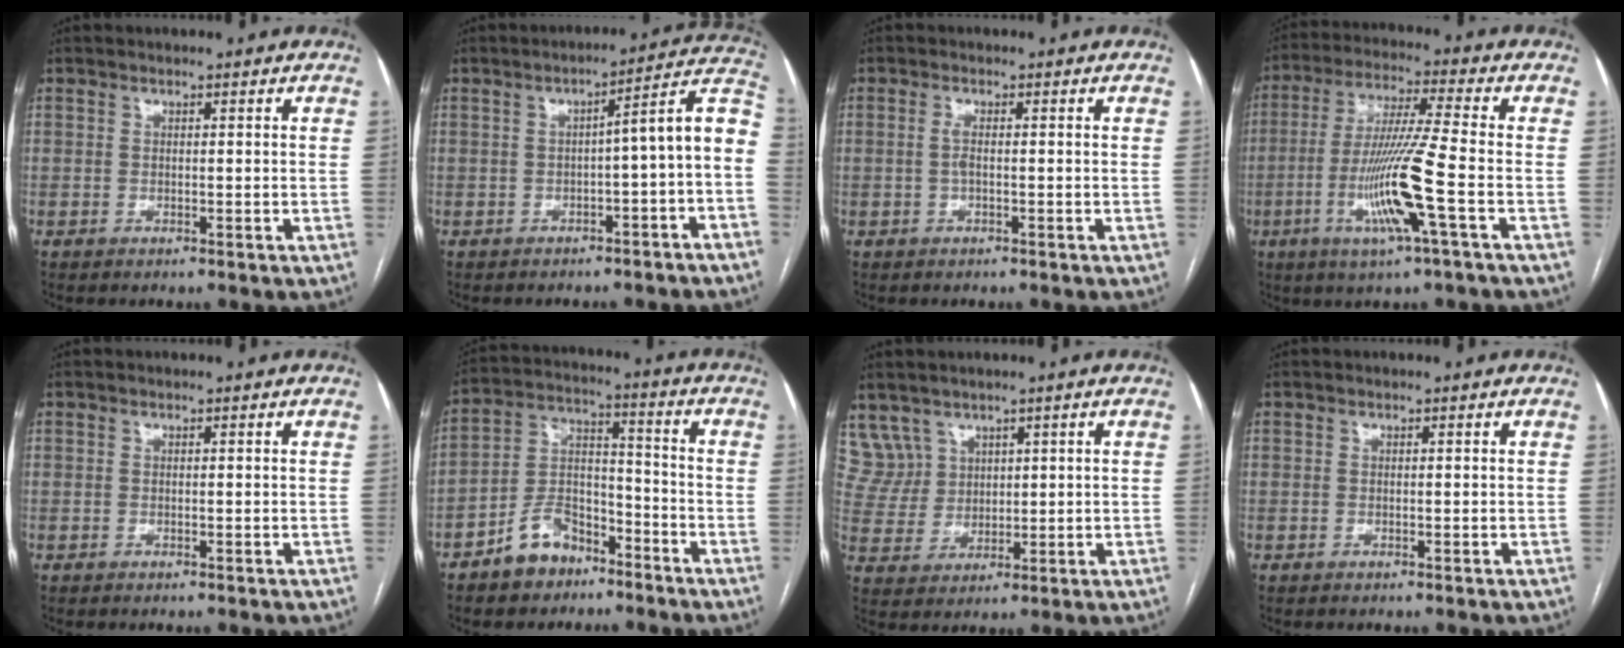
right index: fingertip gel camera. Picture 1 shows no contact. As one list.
[{"total": 9.4, "force": [-2.9, 1.0, 8.9], "torque": [-0.103, 0.039, -0.044]}, {"total": 1.4, "force": [-0.1, 0.2, 1.4], "torque": [-0.031, 0.001, -0.002]}, {"total": 12.4, "force": [-3.8, -1.1, 11.8], "torque": [-0.235, -0.014, -0.078]}, {"total": 0.0}, {"total": 9.2, "force": [-6.3, 5.2, 4.2], "torque": [-0.089, 0.020, -0.113]}, {"total": 5.9, "force": [4.0, 4.3, -0.2], "torque": [0.001, 0.017, 0.095]}, {"total": 0.0}]